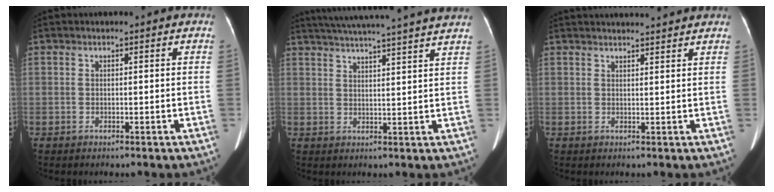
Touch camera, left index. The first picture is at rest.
{"total": 19.9, "force": [17.9, -0.9, 8.7], "torque": [-0.148, -0.003, 0.233]}
{"total": 8.0, "force": [7.7, 0.0, 2.3], "torque": [-0.031, 0.022, 0.089]}